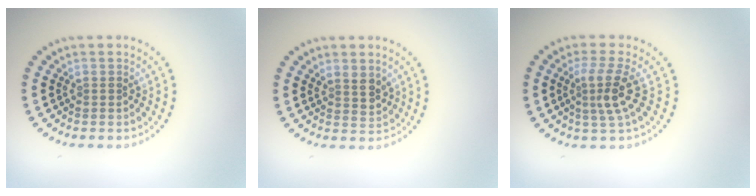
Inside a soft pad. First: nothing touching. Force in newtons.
{"total": 2.0, "press": 1.7, "slide": 1.0}
{"total": 3.0, "press": 2.3, "slide": 2.0}